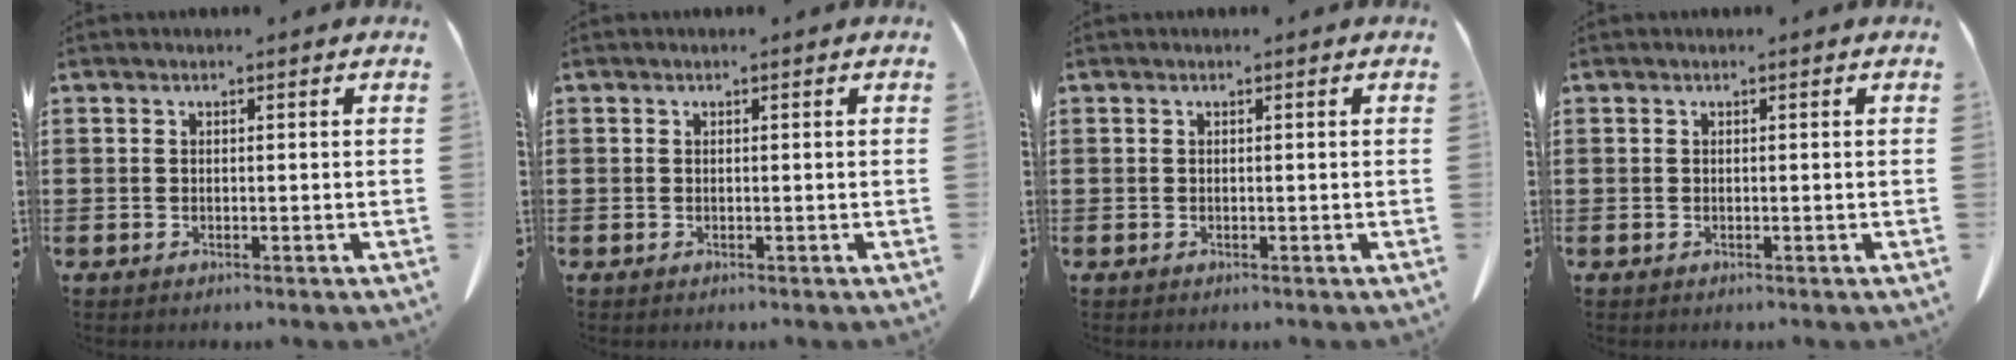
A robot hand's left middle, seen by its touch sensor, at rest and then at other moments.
{"total": 0.0}
{"total": 0.0}
{"total": 0.0}